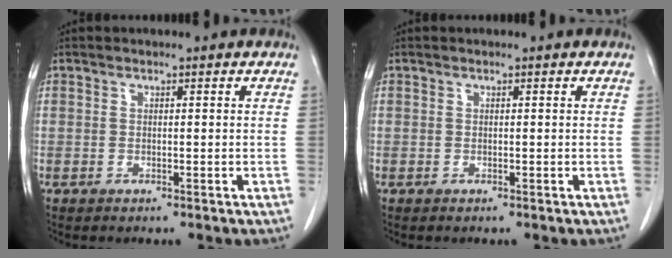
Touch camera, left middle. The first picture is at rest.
{"total": 0.0}